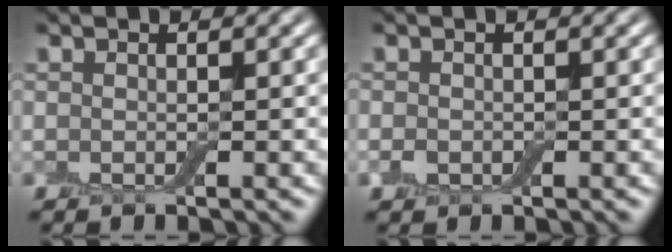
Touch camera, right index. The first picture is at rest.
{"total": 0.9, "force": [-0.3, 0.8, 0.4], "torque": [-0.008, -0.003, -0.009]}